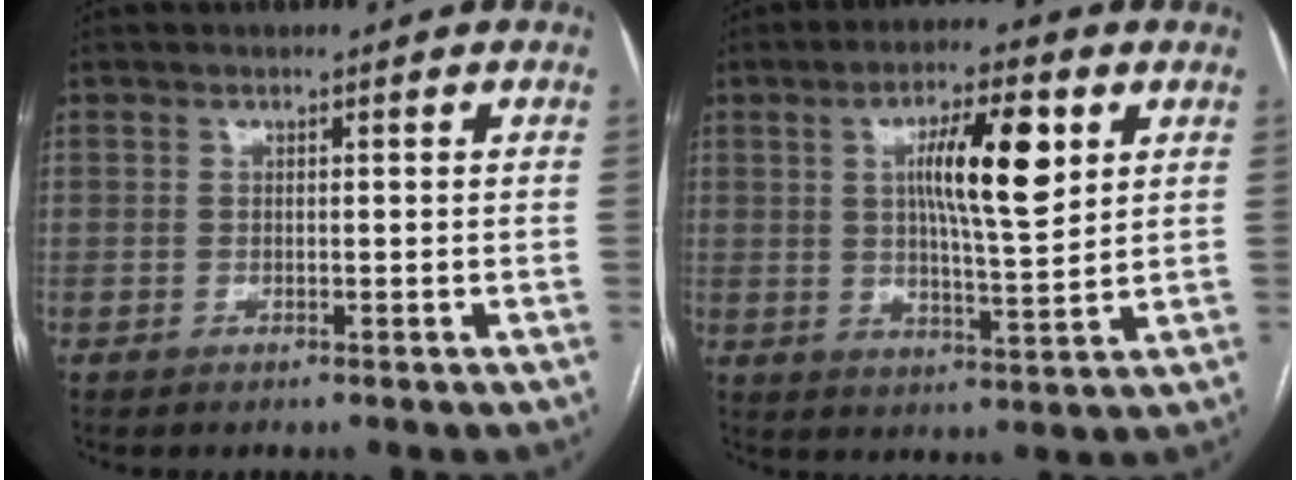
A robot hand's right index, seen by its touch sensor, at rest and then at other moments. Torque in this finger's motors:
{"motor_torque": [1.19, 0.95, 0.29, 0.15]}